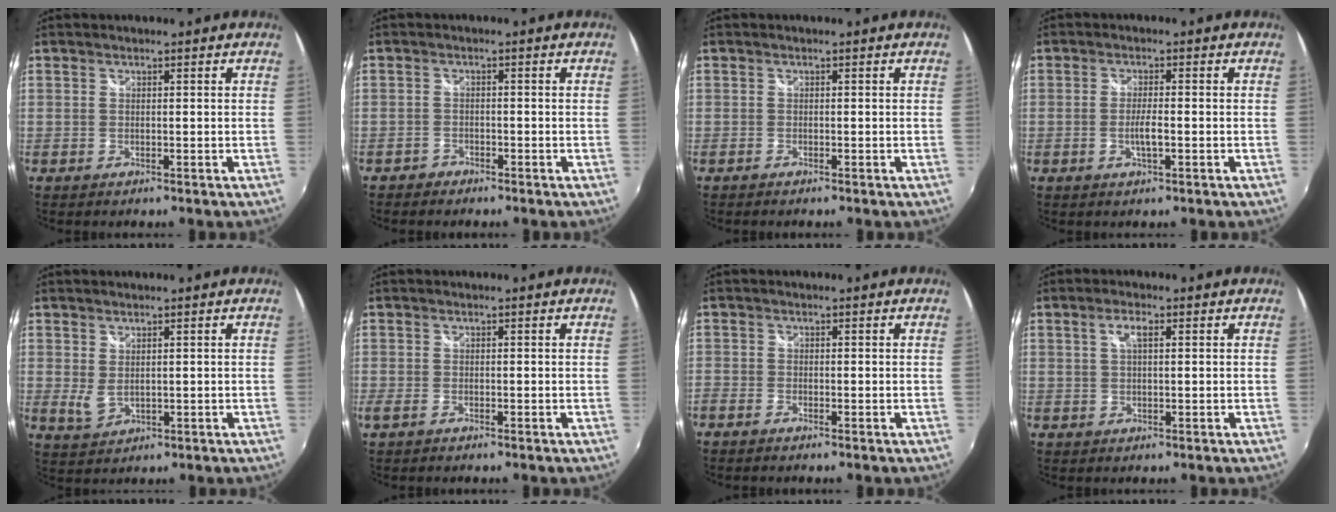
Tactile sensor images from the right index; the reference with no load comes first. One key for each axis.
{"total": 2.0, "fx": -1.7, "fy": 1.1, "fz": 0.1, "tx": -0.012, "ty": 0.000, "tz": -0.033}
{"total": 0.7, "fx": -0.6, "fy": 0.2, "fz": 0.3, "tx": -0.006, "ty": -0.004, "tz": -0.012}
{"total": 2.8, "fx": -0.7, "fy": 0.4, "fz": 2.7, "tx": -0.053, "ty": -0.001, "tz": -0.012}
{"total": 2.8, "fx": 0.7, "fy": 1.6, "fz": 2.2, "tx": -0.039, "ty": -0.005, "tz": 0.017}
{"total": 1.7, "fx": -1.2, "fy": 0.6, "fz": 1.1, "tx": -0.025, "ty": -0.007, "tz": -0.024}
{"total": 1.3, "fx": -1.1, "fy": 0.4, "fz": 0.4, "tx": -0.015, "ty": -0.004, "tz": -0.026}
{"total": 2.5, "fx": 0.7, "fy": 0.8, "fz": 2.2, "tx": -0.043, "ty": 0.005, "tz": 0.012}